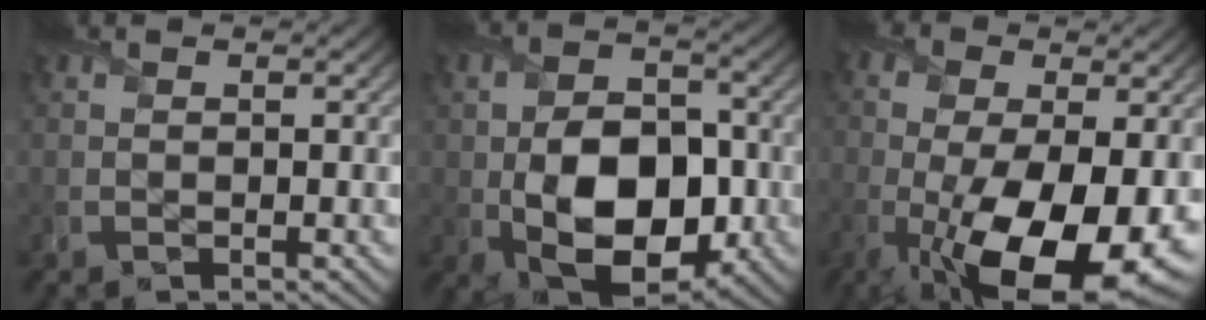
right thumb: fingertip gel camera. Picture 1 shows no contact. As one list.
[{"total": 12.7, "force": [-2.4, 8.2, 9.4], "torque": [-0.173, -0.027, -0.032]}, {"total": 16.9, "force": [-4.5, 8.3, 14.0], "torque": [-0.262, -0.051, -0.058]}]